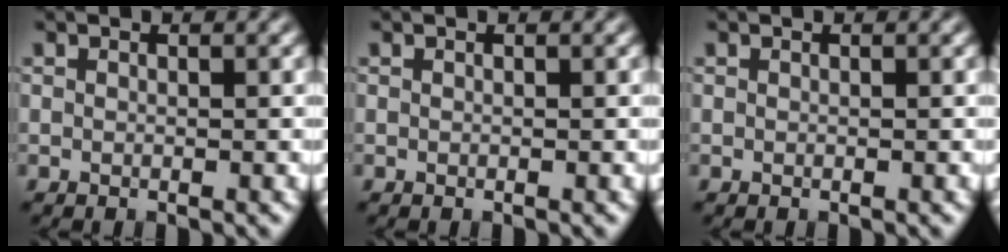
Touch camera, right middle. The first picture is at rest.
{"total": 0.0}
{"total": 0.0}